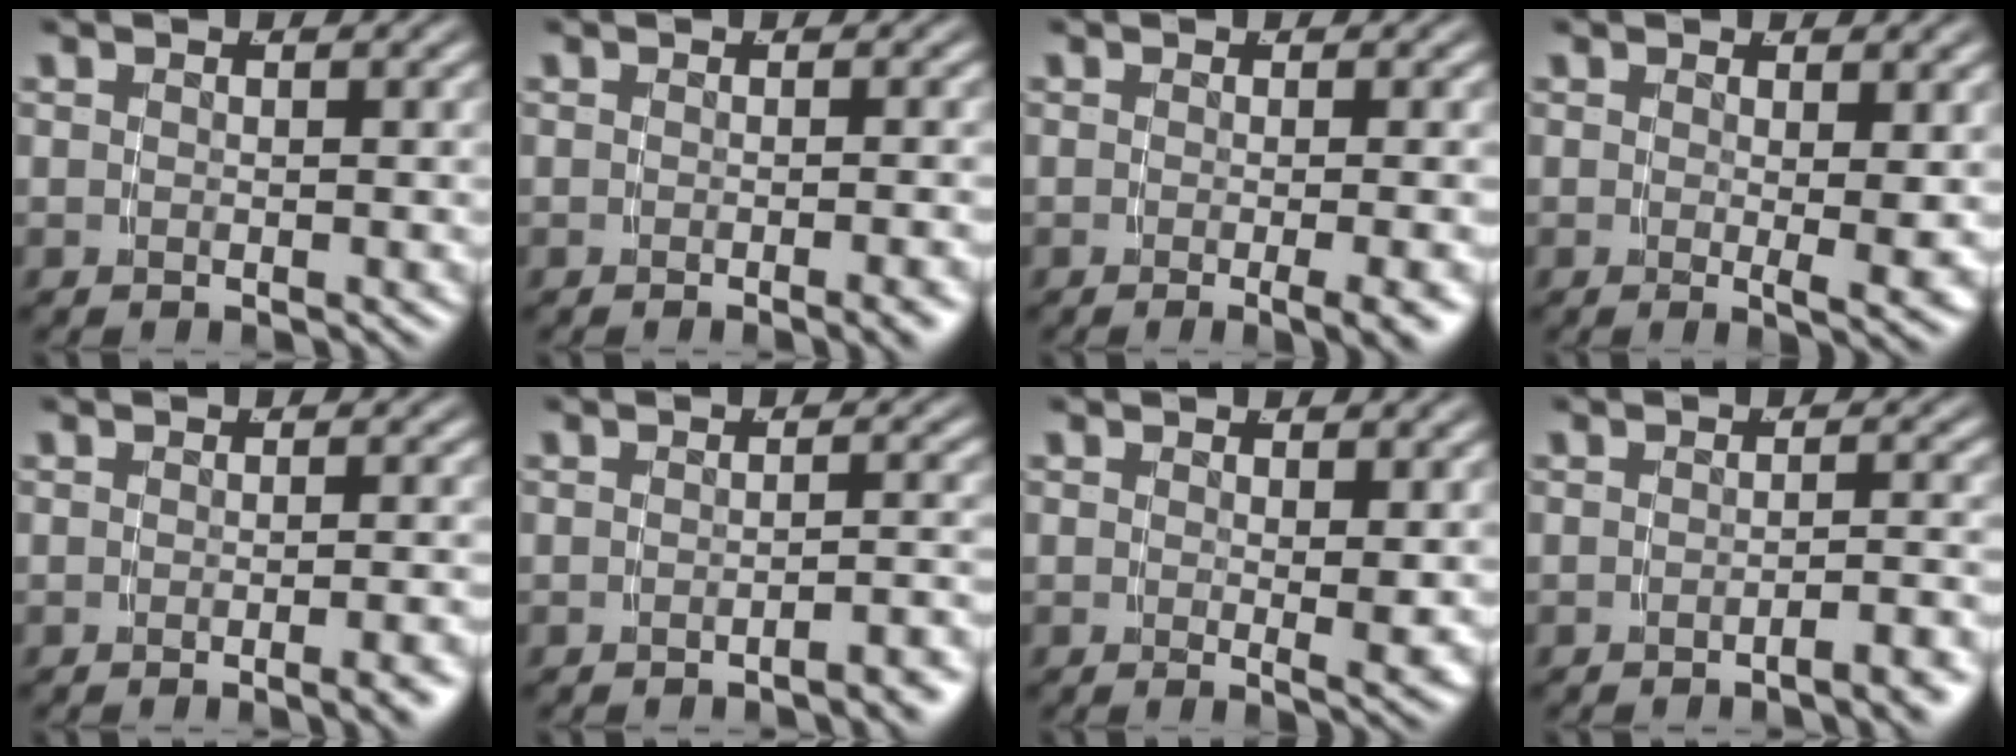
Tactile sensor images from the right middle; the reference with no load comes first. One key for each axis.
{"total": 1.3, "fx": -0.8, "fy": -0.4, "fz": 0.9, "tx": -0.011, "ty": 0.009, "tz": -0.017}
{"total": 3.0, "fx": -1.6, "fy": -0.2, "fz": 2.5, "tx": -0.024, "ty": -0.002, "tz": -0.023}
{"total": 2.3, "fx": 0.2, "fy": -0.4, "fz": 2.3, "tx": -0.029, "ty": -0.014, "tz": 0.006}
{"total": 1.6, "fx": -1.1, "fy": -0.4, "fz": 1.1, "tx": -0.012, "ty": 0.011, "tz": -0.022}
{"total": 2.4, "fx": -2.1, "fy": -0.1, "fz": 1.1, "tx": -0.008, "ty": 0.009, "tz": -0.038}
{"total": 1.5, "fx": 0.5, "fy": -0.4, "fz": 1.4, "tx": -0.016, "ty": -0.012, "tz": 0.010}
{"total": 2.4, "fx": -1.9, "fy": -0.2, "fz": 1.4, "tx": -0.014, "ty": 0.008, "tz": -0.036}